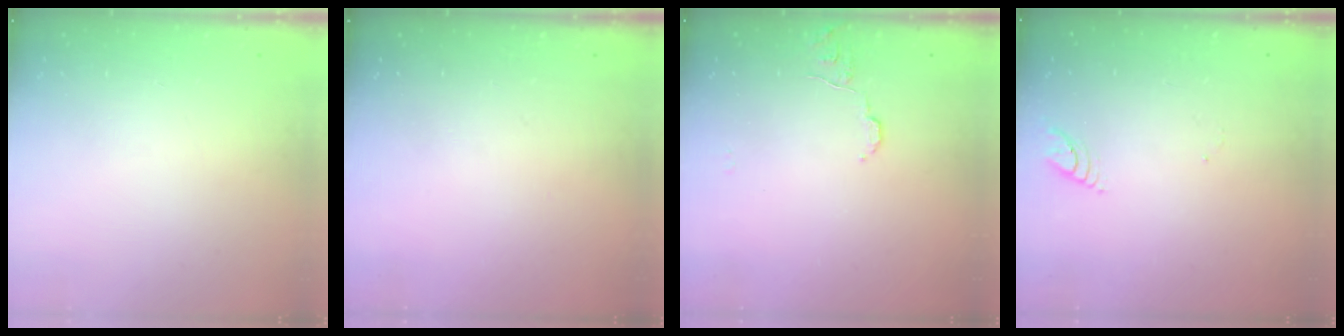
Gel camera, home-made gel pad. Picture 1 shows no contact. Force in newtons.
{"total": 0.0}
{"total": 6.9, "press": 6.9, "slide": 0.5}
{"total": 3.8, "press": 3.8, "slide": 0.4}